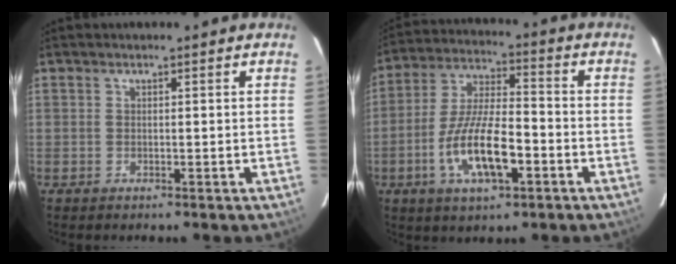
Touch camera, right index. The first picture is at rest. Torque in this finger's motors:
{"motor_torque": [0.79, -0.62, 0.70, 0.21]}